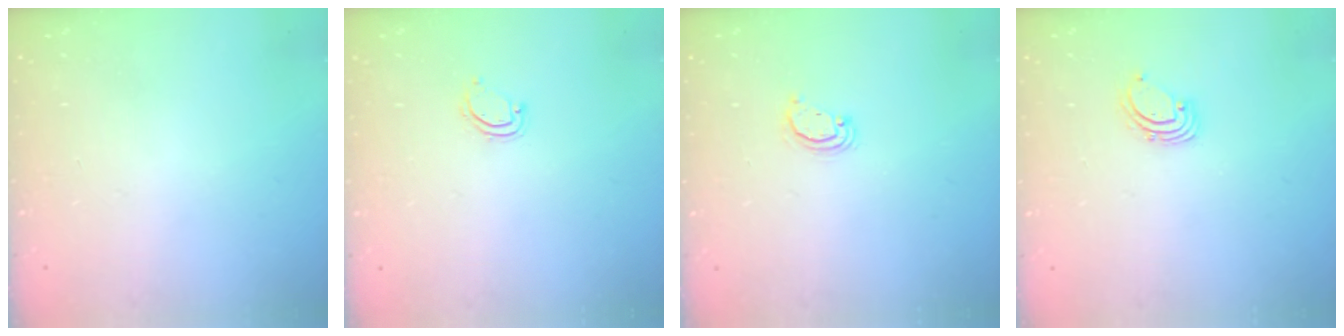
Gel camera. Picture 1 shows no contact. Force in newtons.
{"total": 3.7, "press": 3.7, "slide": 0.3}
{"total": 2.2, "press": 2.2, "slide": 0.3}
{"total": 1.6, "press": 1.6, "slide": 0.1}